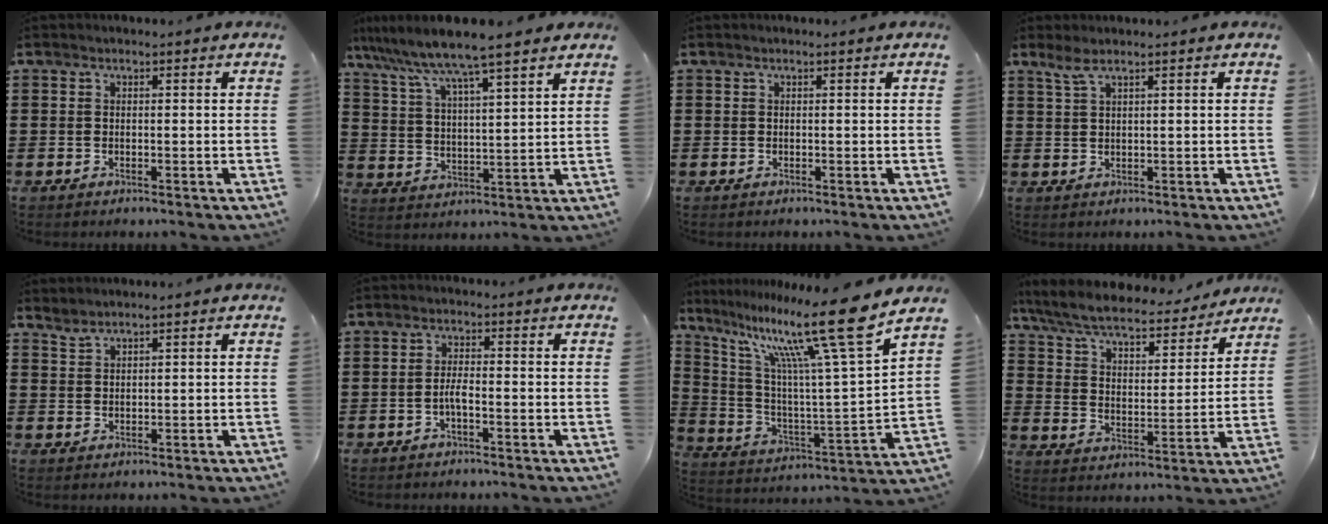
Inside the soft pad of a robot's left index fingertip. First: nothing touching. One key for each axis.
{"total": 7.2, "fx": 6.3, "fy": -0.7, "fz": 3.4, "tx": -0.092, "ty": -0.038, "tz": 0.103}
{"total": 0.0}
{"total": 2.1, "fx": 1.4, "fy": 0.3, "fz": 1.6, "tx": -0.034, "ty": 0.002, "tz": 0.025}
{"total": 1.4, "fx": 1.4, "fy": 0.0, "fz": 0.1, "tx": -0.006, "ty": 0.000, "tz": 0.028}
{"total": 2.2, "fx": -0.9, "fy": 0.4, "fz": 2.0, "tx": -0.045, "ty": 0.000, "tz": -0.019}
{"total": 18.4, "fx": 12.4, "fy": 1.3, "fz": 13.4, "tx": -0.259, "ty": -0.073, "tz": 0.189}
{"total": 7.2, "fx": 6.4, "fy": 0.9, "fz": 3.1, "tx": -0.088, "ty": -0.038, "tz": 0.108}